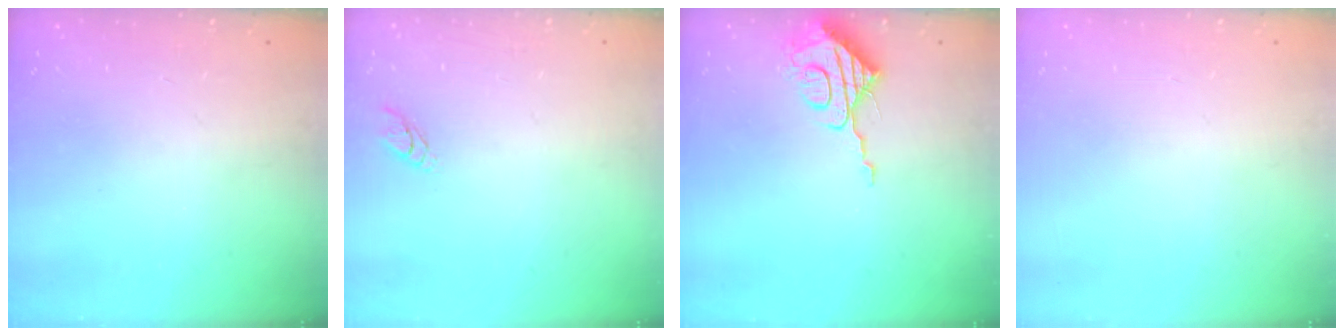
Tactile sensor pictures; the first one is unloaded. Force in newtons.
{"total": 2.8, "press": 2.8, "slide": 0.3}
{"total": 9.5, "press": 9.4, "slide": 0.9}
{"total": 0.0}